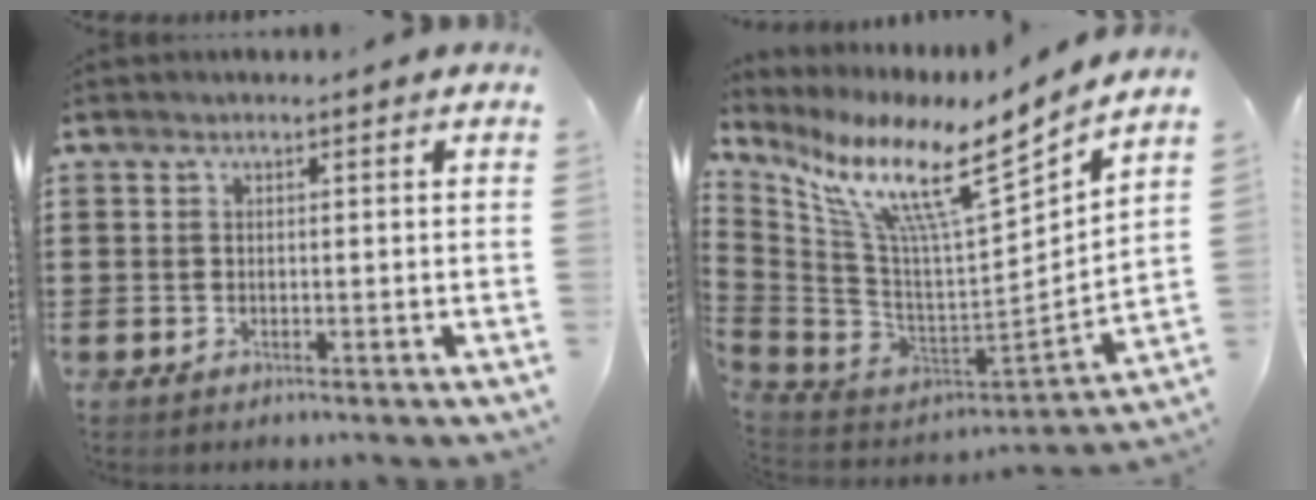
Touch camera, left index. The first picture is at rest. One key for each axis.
{"total": 13.8, "fx": 8.4, "fy": 2.6, "fz": 10.7, "tx": -0.230, "ty": -0.059, "tz": 0.135}